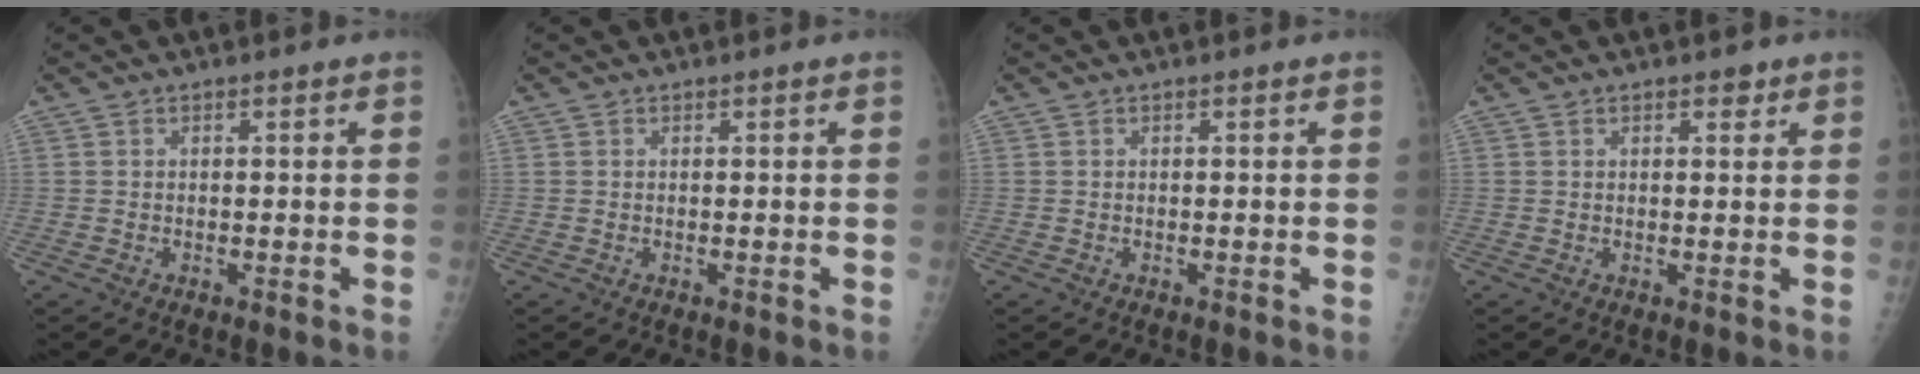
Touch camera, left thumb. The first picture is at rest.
{"total": 0.0}
{"total": 0.0}
{"total": 1.8, "force": [1.1, 0.9, 1.1], "torque": [-0.004, -0.004, 0.012]}